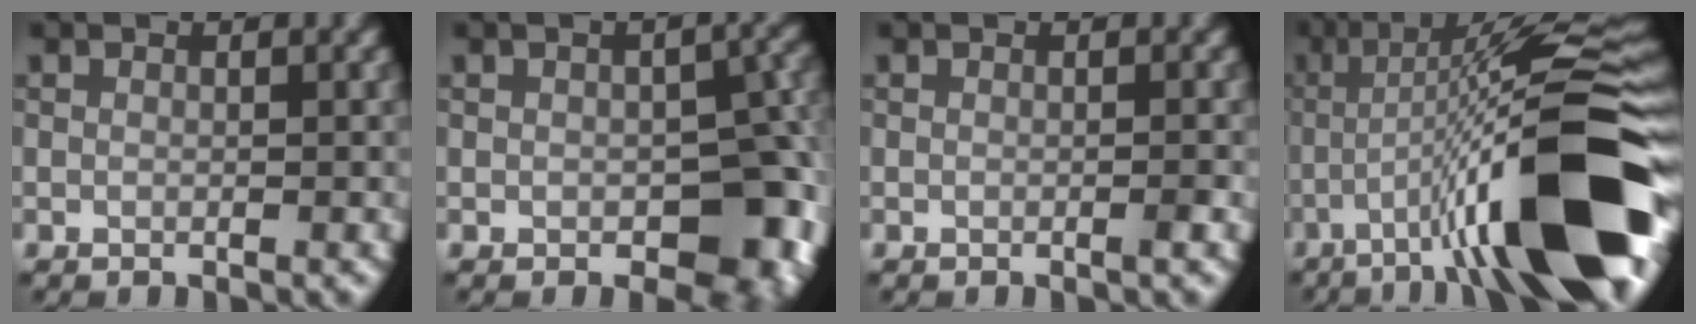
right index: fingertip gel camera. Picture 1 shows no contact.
{"total": 8.1, "force": [-1.9, 4.7, 6.3], "torque": [-0.069, -0.011, -0.014]}
{"total": 0.6, "force": [-0.3, -0.1, 0.5], "torque": [-0.009, 0.002, -0.006]}
{"total": 16.1, "force": [-5.6, 3.0, 14.8], "torque": [-0.228, 0.013, -0.089]}